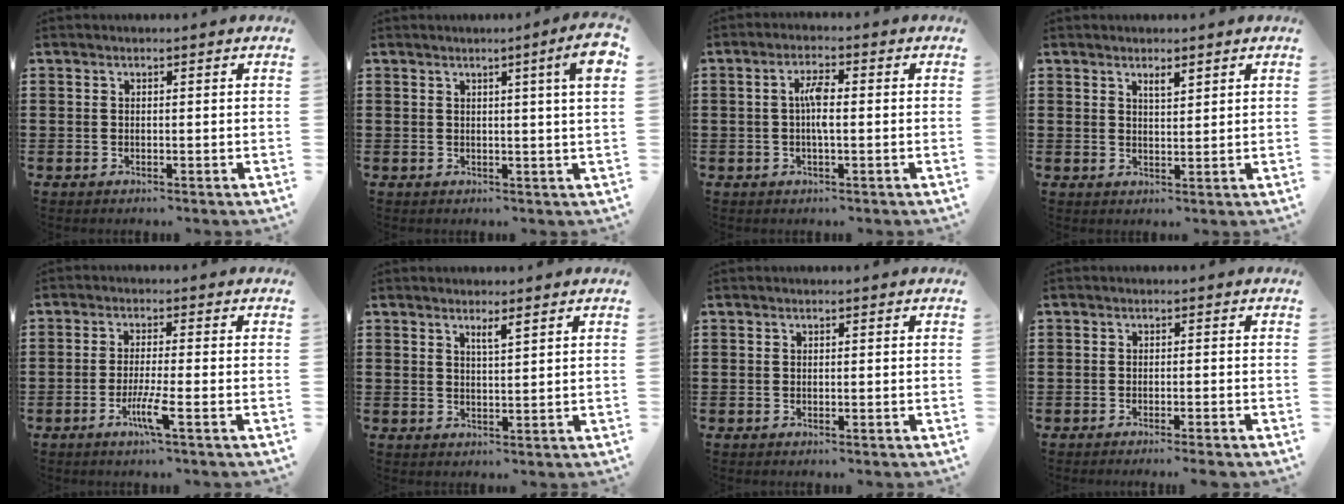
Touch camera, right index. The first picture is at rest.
{"total": 5.2, "force": [2.0, -0.5, 4.7], "torque": [-0.084, -0.007, 0.030]}
{"total": 3.7, "force": [-0.1, 0.8, 3.6], "torque": [-0.075, 0.001, -0.008]}
{"total": 1.9, "force": [1.5, 0.4, 1.1], "torque": [-0.024, 0.002, 0.027]}
{"total": 5.0, "force": [-2.5, -0.1, 4.3], "torque": [-0.085, -0.016, -0.045]}
{"total": 1.9, "force": [1.4, 0.1, 1.3], "torque": [-0.018, -0.003, 0.021]}
{"total": 0.0}
{"total": 1.1, "force": [-1.0, -0.2, 0.5], "torque": [-0.010, 0.001, -0.019]}